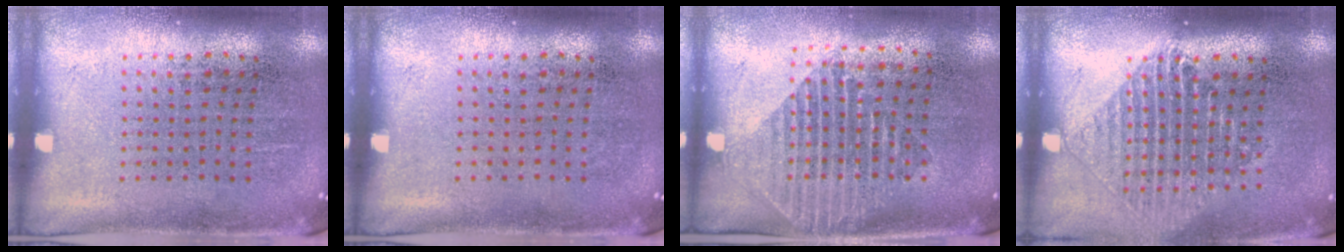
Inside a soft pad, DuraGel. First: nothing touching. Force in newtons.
{"total": 0.0}
{"total": 1.6, "press": 1.3, "slide": 0.8}
{"total": 1.4, "press": 1.3, "slide": 0.6}